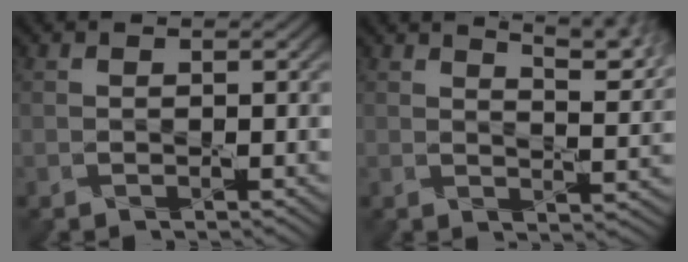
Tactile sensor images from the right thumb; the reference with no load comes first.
{"total": 7.5, "force": [5.6, 1.6, 4.7], "torque": [-0.060, 0.001, 0.069]}